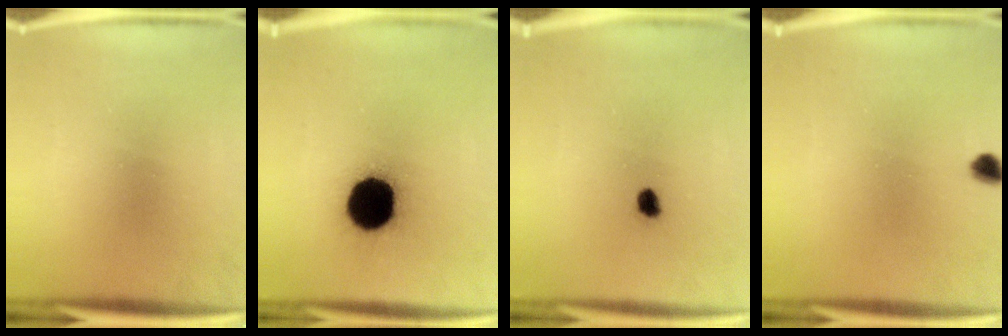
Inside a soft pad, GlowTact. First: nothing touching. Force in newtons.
{"total": 19.8}
{"total": 3.0}
{"total": 2.4}